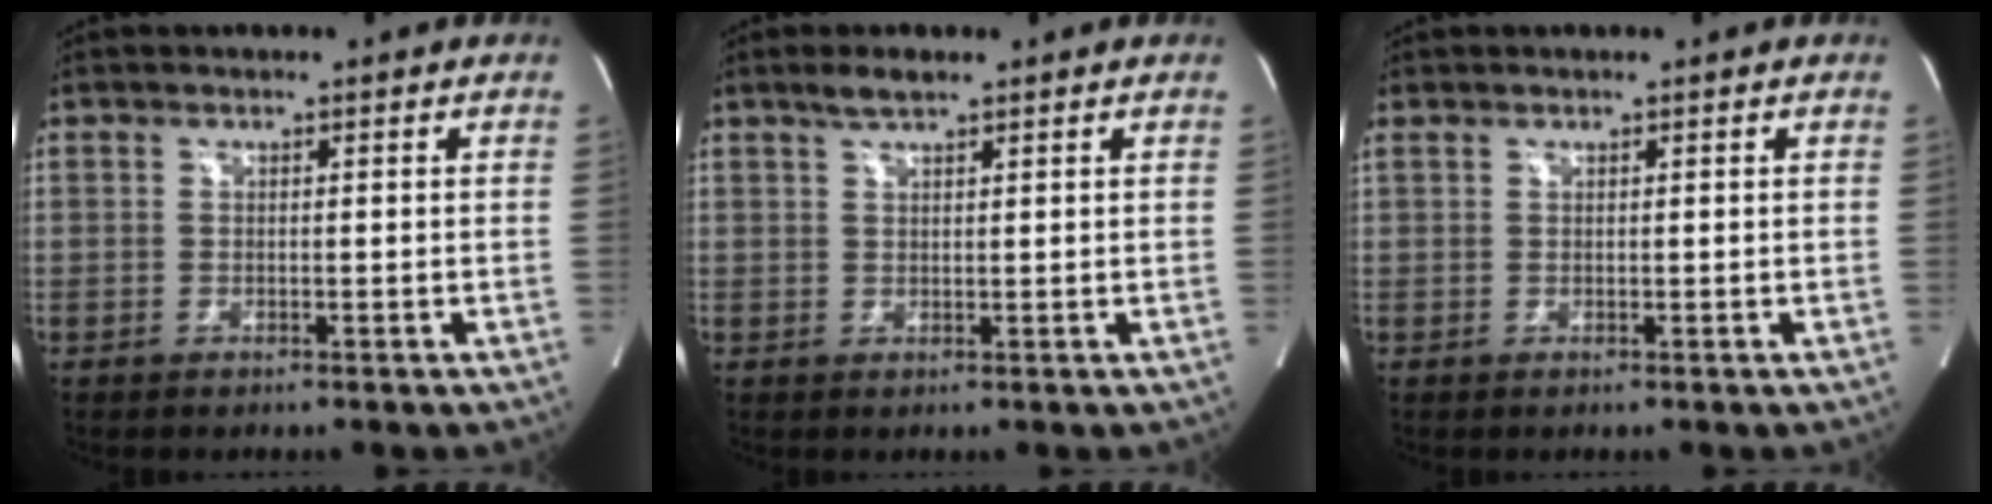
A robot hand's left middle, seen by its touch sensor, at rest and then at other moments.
{"total": 2.5, "force": [2.0, 0.4, 1.5], "torque": [-0.036, 0.006, 0.039]}
{"total": 0.6, "force": [0.6, 0.2, 0.1], "torque": [-0.018, 0.016, 0.020]}